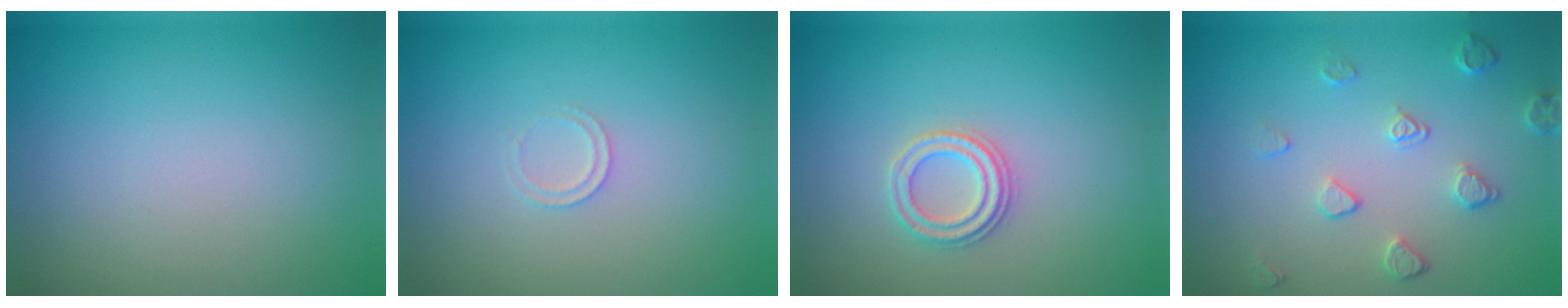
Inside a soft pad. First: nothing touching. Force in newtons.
{"total": 0.9, "press": 0.9, "slide": 0.1}
{"total": 2.3, "press": 2.3, "slide": 0.3}
{"total": 2.1, "press": 1.4, "slide": 1.5}